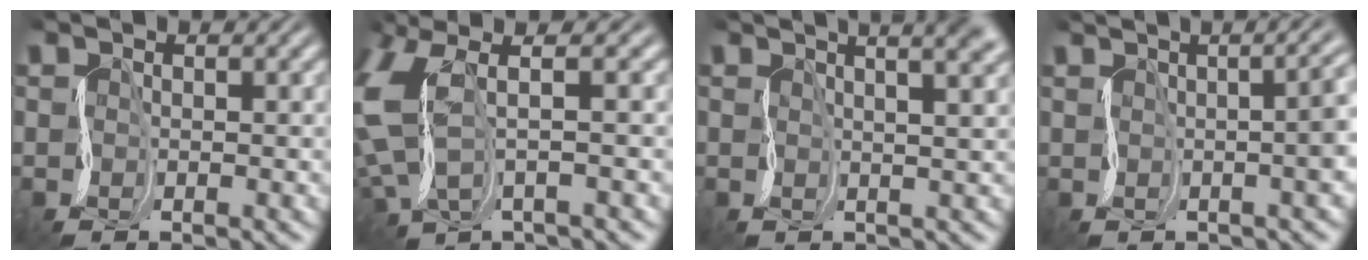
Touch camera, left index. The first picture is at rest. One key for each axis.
{"total": 5.3, "fx": 2.1, "fy": 1.8, "fz": 4.6, "tx": -0.138, "ty": 0.006, "tz": 0.038}
{"total": 8.7, "fx": 4.4, "fy": 4.0, "fz": 6.4, "tx": -0.038, "ty": 0.058, "tz": 0.024}
{"total": 8.1, "fx": 0.8, "fy": 4.0, "fz": 6.9, "tx": -0.018, "ty": 0.029, "tz": -0.004}